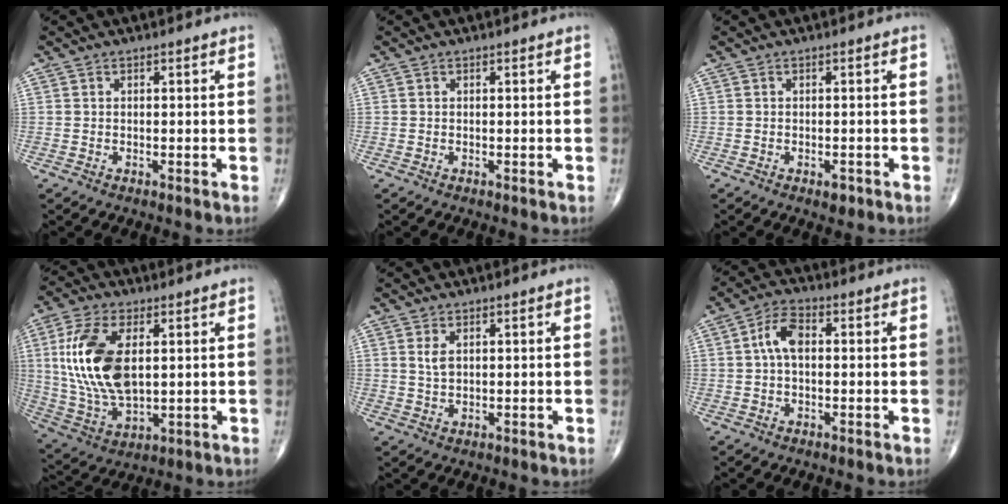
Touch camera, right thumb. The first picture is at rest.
{"total": 0.0}
{"total": 1.6, "force": [-0.9, 0.8, 1.1], "torque": [-0.013, 0.001, -0.011]}
{"total": 16.9, "force": [3.1, 8.8, 14.1], "torque": [-0.287, -0.010, 0.067]}
{"total": 2.5, "force": [1.0, 1.3, 1.9], "torque": [-0.036, -0.002, 0.023]}
{"total": 5.5, "force": [0.5, 3.0, 4.6], "torque": [-0.087, 0.017, 0.003]}